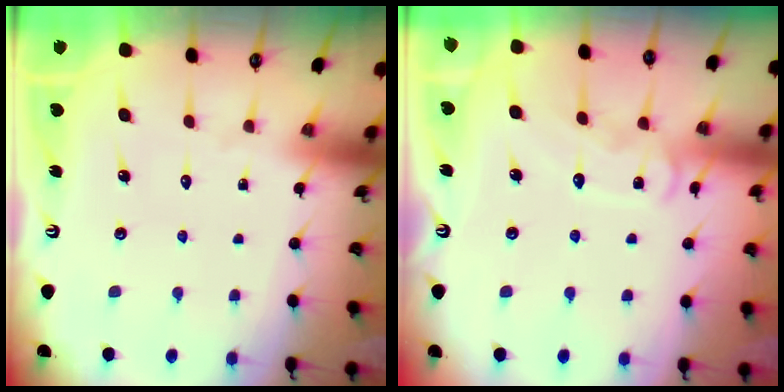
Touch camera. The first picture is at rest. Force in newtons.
{"total": 10.0, "press": 10.0, "slide": 0.7}